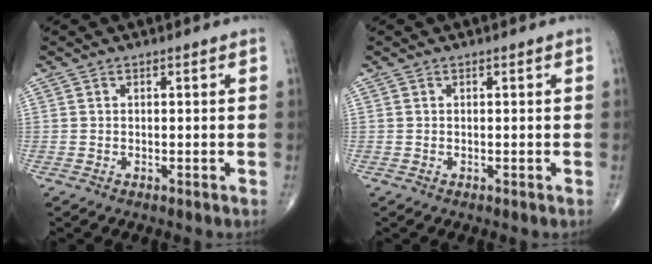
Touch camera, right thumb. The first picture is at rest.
{"total": 0.0}